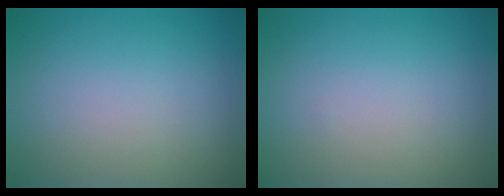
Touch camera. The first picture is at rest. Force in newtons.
{"total": 0.0}